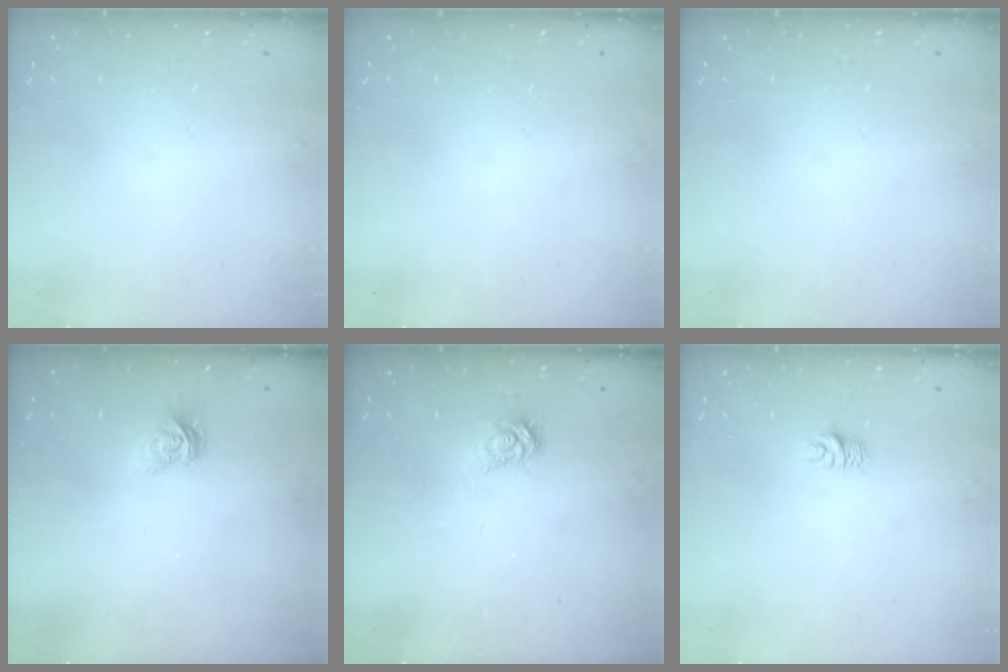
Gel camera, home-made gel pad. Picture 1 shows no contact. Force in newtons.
{"total": 0.0}
{"total": 0.0}
{"total": 4.7, "press": 4.7, "slide": 0.4}
{"total": 3.1, "press": 3.1, "slide": 0.0}
{"total": 4.6, "press": 4.6, "slide": 0.4}